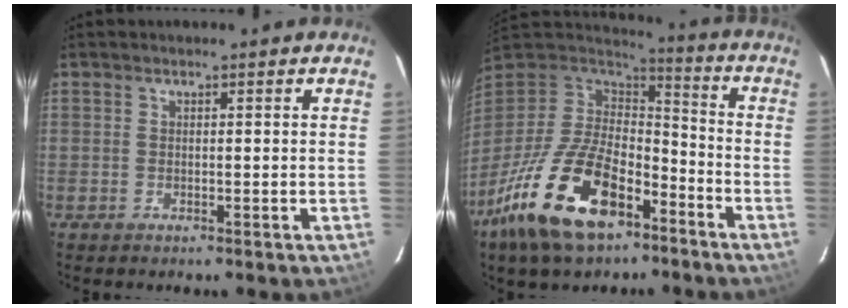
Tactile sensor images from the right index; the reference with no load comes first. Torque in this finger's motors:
{"motor_torque": [1.29, -0.85, 1.05, 0.19]}